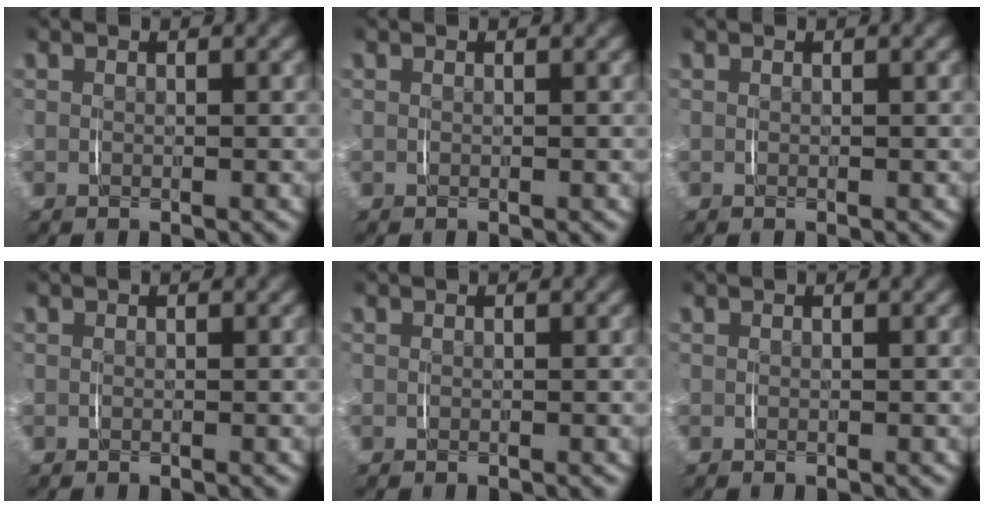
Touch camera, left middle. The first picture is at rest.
{"total": 0.0}
{"total": 0.0}
{"total": 0.0}
{"total": 0.0}
{"total": 0.0}